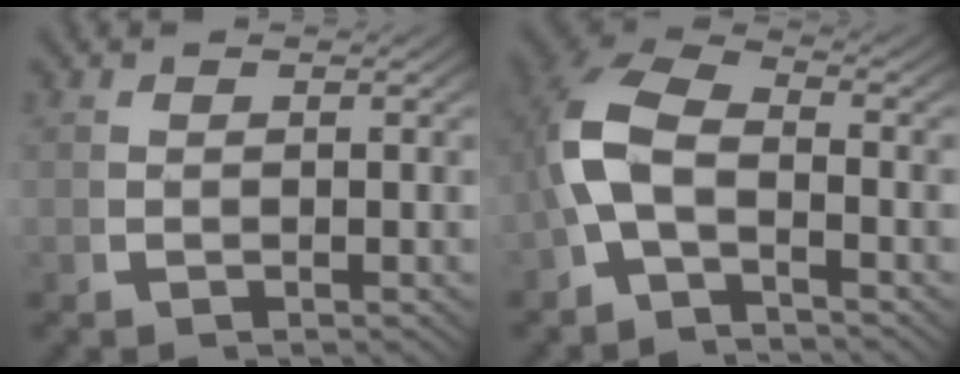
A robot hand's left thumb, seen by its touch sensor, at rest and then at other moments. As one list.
[{"total": 8.2, "force": [-0.9, 5.9, 5.7], "torque": [-0.140, -0.017, -0.022]}]